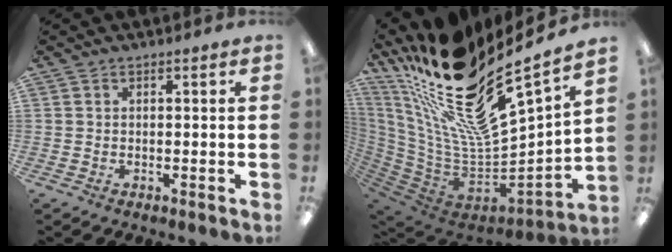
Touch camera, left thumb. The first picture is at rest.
{"total": 24.0, "force": [15.8, 7.0, 16.7], "torque": [-0.289, -0.143, 0.276]}